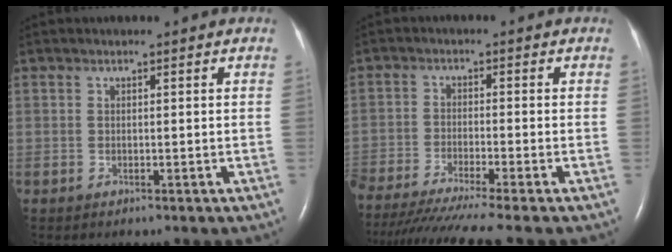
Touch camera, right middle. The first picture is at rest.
{"total": 14.1, "force": [-12.1, -1.4, 7.3], "torque": [-0.112, -0.043, -0.197]}